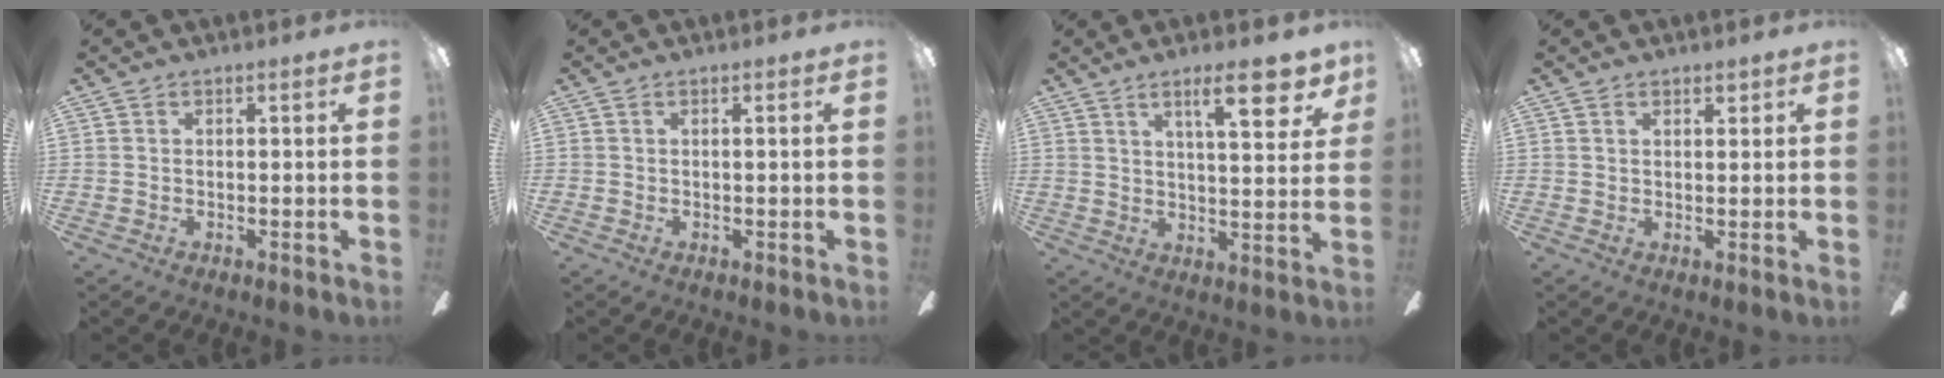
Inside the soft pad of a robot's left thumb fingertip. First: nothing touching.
{"total": 0.7, "force": [-0.1, -0.1, 0.7], "torque": [-0.011, -0.001, -0.001]}
{"total": 11.9, "force": [7.0, 3.7, 8.9], "torque": [-0.112, -0.034, 0.109]}
{"total": 1.7, "force": [1.3, 0.5, 1.0], "torque": [-0.013, -0.003, 0.021]}